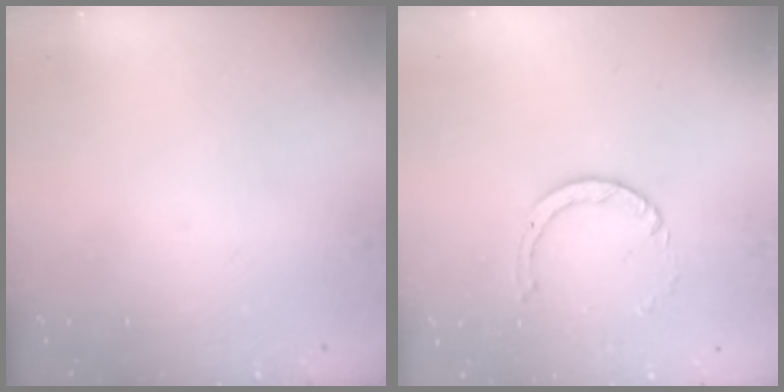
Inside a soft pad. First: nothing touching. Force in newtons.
{"total": 4.1, "press": 4.1, "slide": 0.4}